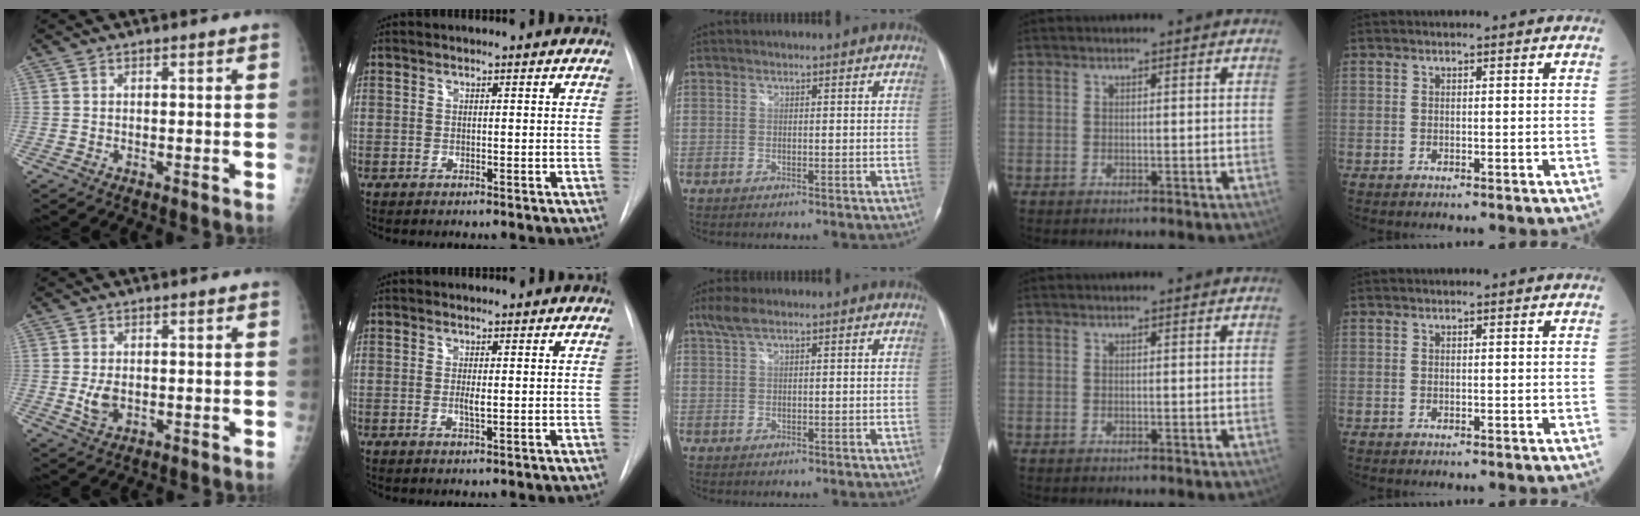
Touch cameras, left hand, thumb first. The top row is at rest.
{"thumb": {"total": 3.5, "force": [-0.2, 2.3, 2.7], "torque": [-0.051, -0.007, 0.000]}, "index": {"total": 1.4, "force": [-0.8, 0.2, 1.1], "torque": [-0.025, -0.009, -0.011]}, "middle": {"total": 3.0, "force": [2.1, 0.6, 2.0], "torque": [-0.052, 0.017, 0.047]}}